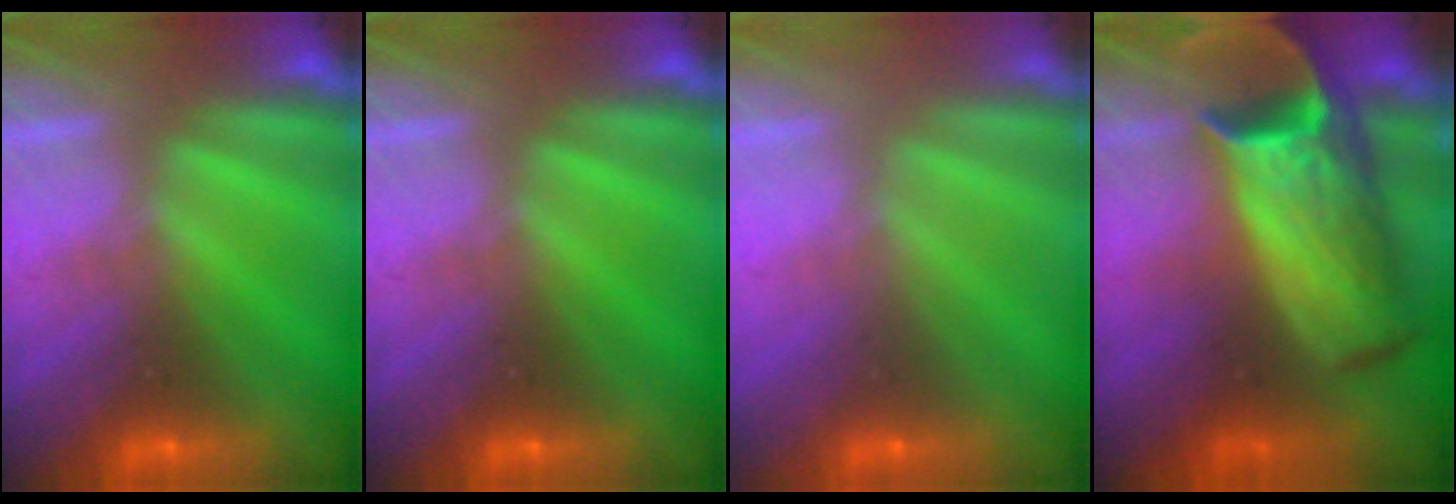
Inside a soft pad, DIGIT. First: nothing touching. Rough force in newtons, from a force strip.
{"total": 0.0}
{"total": 3.3}
{"total": 8.5}